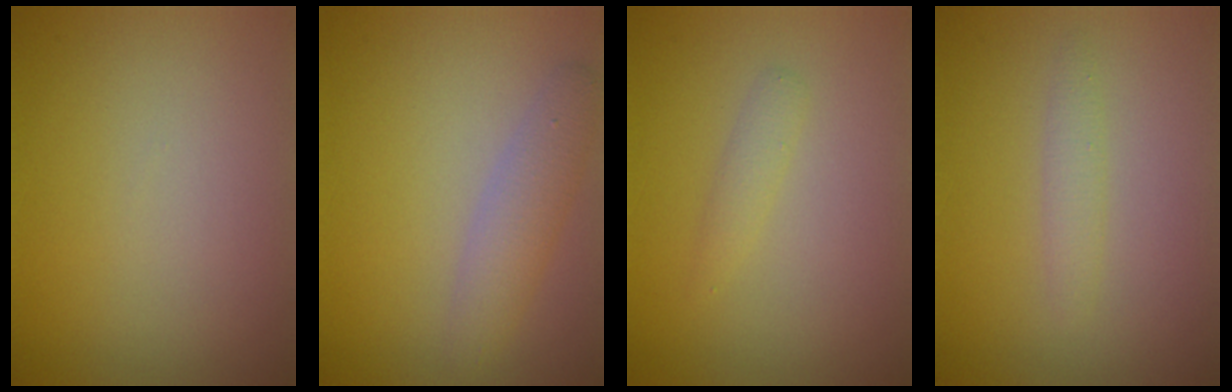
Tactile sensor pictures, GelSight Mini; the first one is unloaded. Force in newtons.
{"total": 2.8, "press": 2.8, "slide": 0.1}
{"total": 1.1, "press": 1.1, "slide": 0.1}
{"total": 1.3, "press": 1.3, "slide": 0.0}